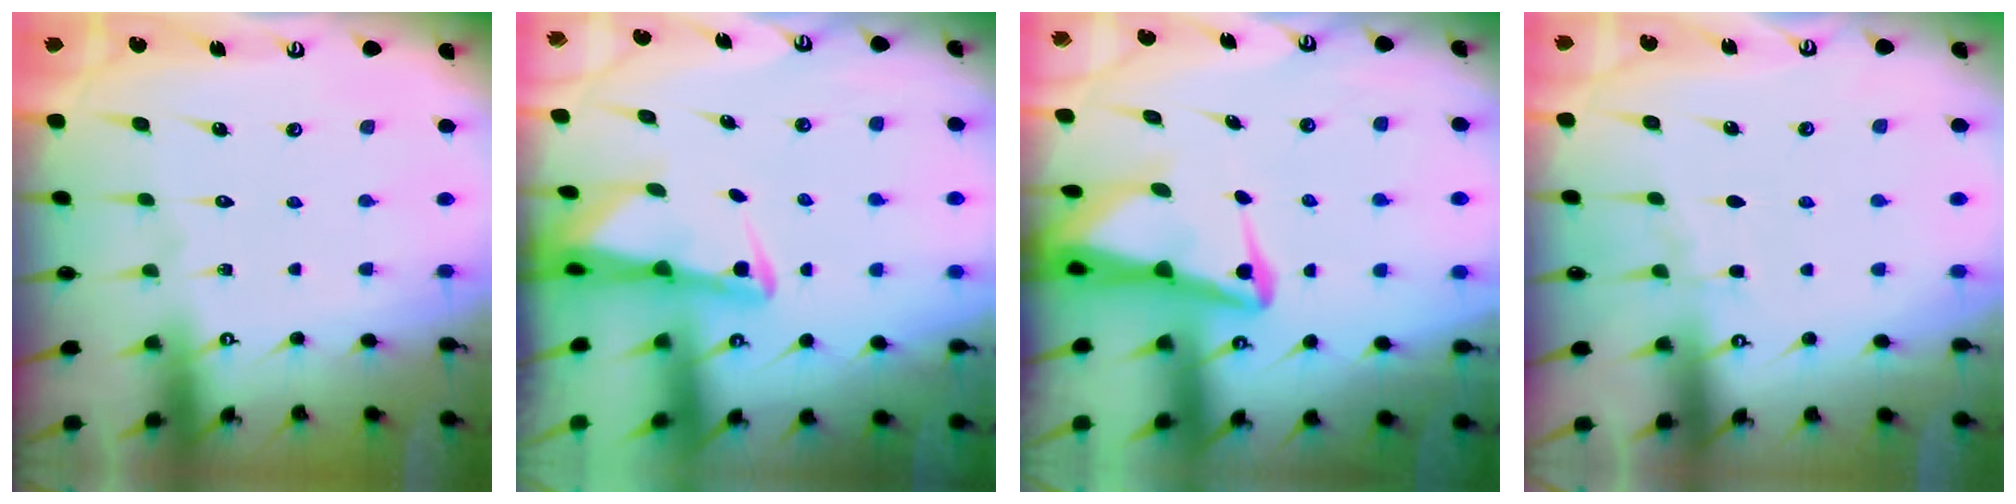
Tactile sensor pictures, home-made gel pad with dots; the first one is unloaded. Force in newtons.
{"total": 2.5, "press": 2.4, "slide": 0.6}
{"total": 5.3, "press": 5.2, "slide": 0.9}
{"total": 3.4, "press": 3.4, "slide": 0.5}